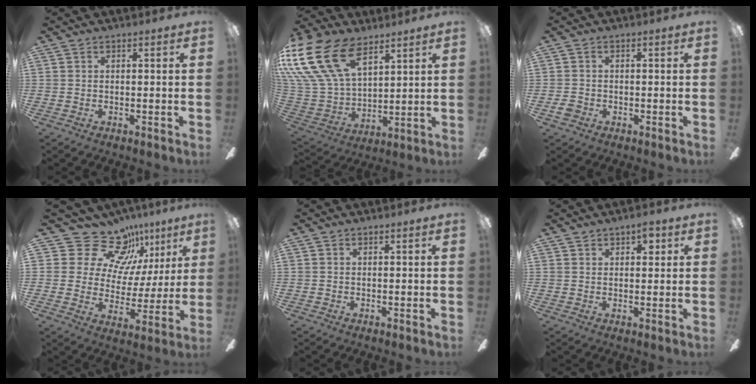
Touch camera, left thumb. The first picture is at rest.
{"total": 25.2, "force": [13.2, 15.0, 15.4], "torque": [-0.338, -0.068, 0.243]}
{"total": 2.2, "force": [-1.0, 1.7, 1.1], "torque": [-0.023, 0.005, -0.021]}
{"total": 17.6, "force": [11.9, 11.1, 6.7], "torque": [-0.117, -0.075, 0.219]}
{"total": 0.0}
{"total": 3.1, "force": [2.0, 1.8, 1.6], "torque": [-0.009, -0.004, 0.030]}